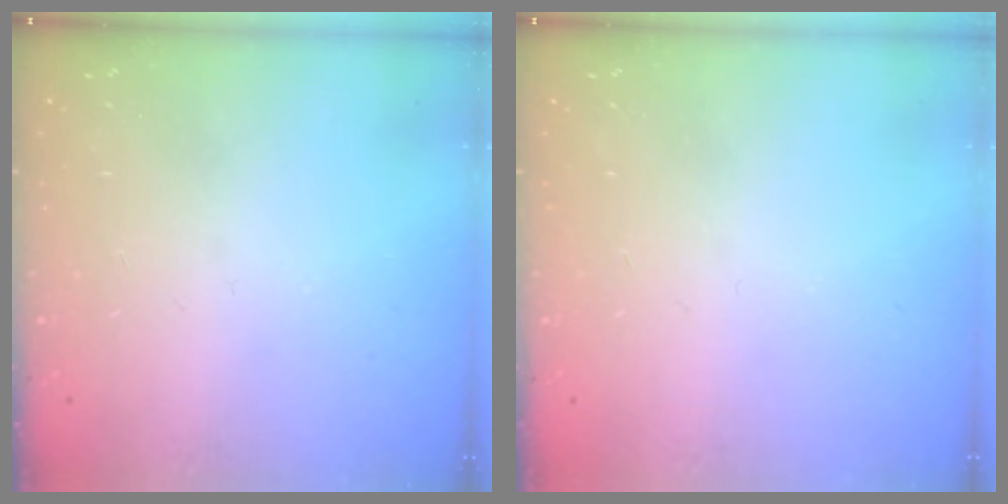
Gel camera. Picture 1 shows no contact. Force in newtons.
{"total": 0.0}